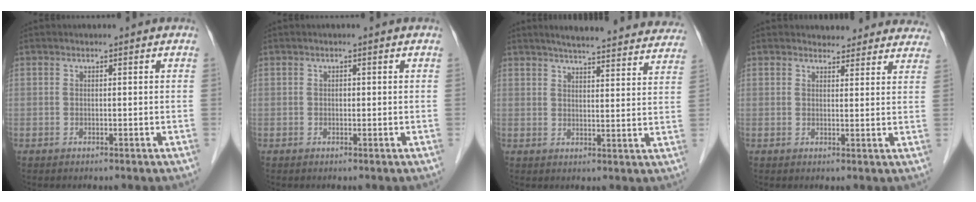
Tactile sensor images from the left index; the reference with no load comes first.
{"total": 0.5, "force": [-0.3, 0.3, 0.3], "torque": [-0.004, -0.003, -0.006]}
{"total": 23.2, "force": [21.3, 2.9, 8.6], "torque": [-0.112, -0.022, 0.251]}
{"total": 9.7, "force": [9.1, 3.2, 0.7], "torque": [0.032, 0.000, 0.077]}